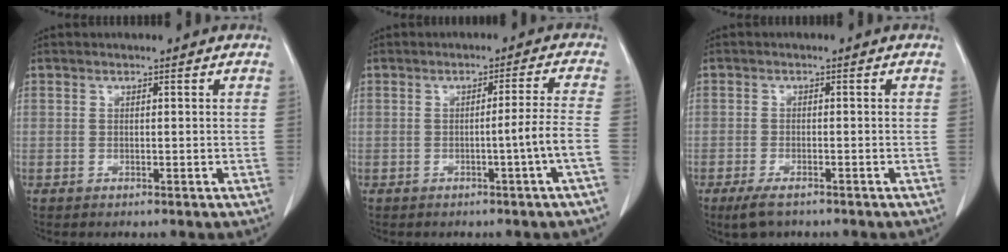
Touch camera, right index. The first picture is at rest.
{"total": 4.8, "force": [-1.8, -1.6, 4.1], "torque": [-0.057, -0.001, -0.027]}
{"total": 3.8, "force": [-2.7, 1.3, 2.4], "torque": [-0.049, -0.007, -0.037]}